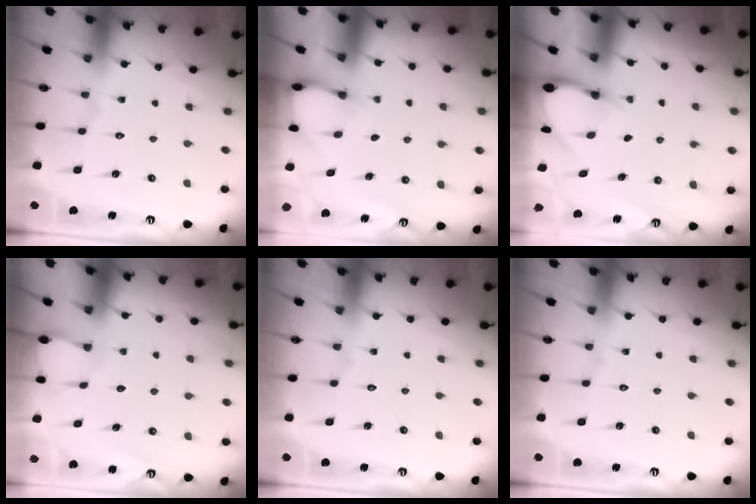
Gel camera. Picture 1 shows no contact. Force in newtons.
{"total": 3.4, "press": 3.4, "slide": 0.1}
{"total": 3.6, "press": 3.6, "slide": 0.2}
{"total": 2.5, "press": 2.4, "slide": 0.4}
{"total": 0.0}
{"total": 0.0}